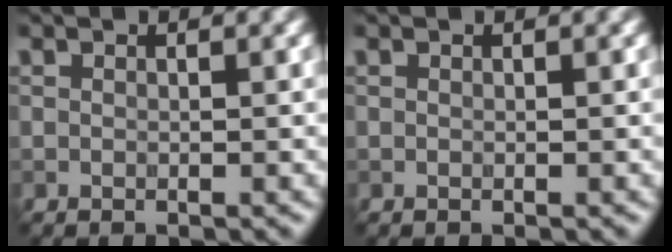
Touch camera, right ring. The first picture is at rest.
{"total": 0.0}